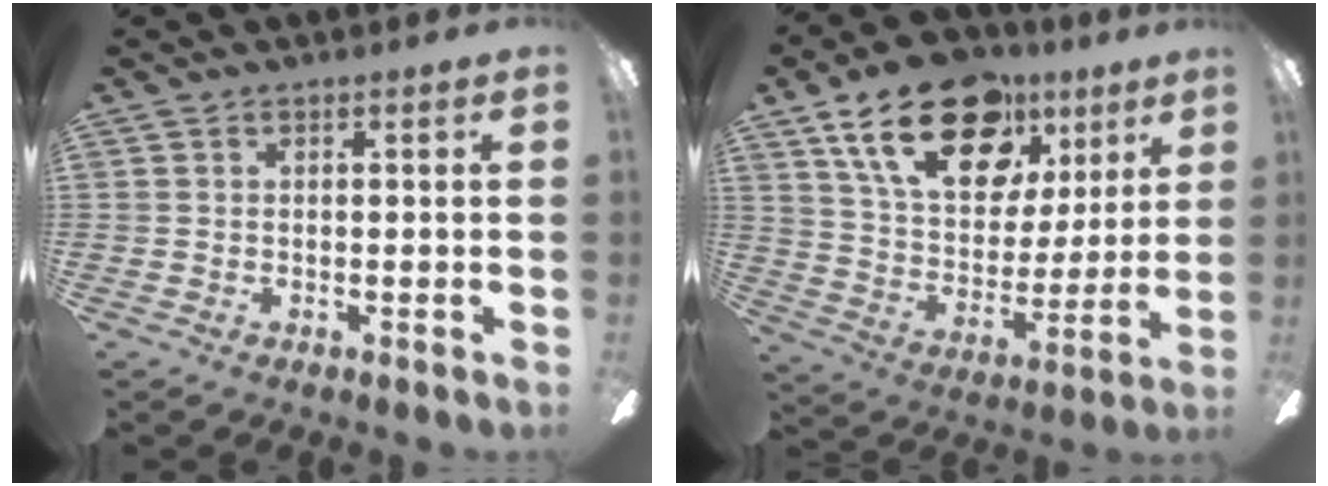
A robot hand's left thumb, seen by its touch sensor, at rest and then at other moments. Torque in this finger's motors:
{"motor_torque": [0.72, 0.61, 1.47, -1.09, 0.29]}